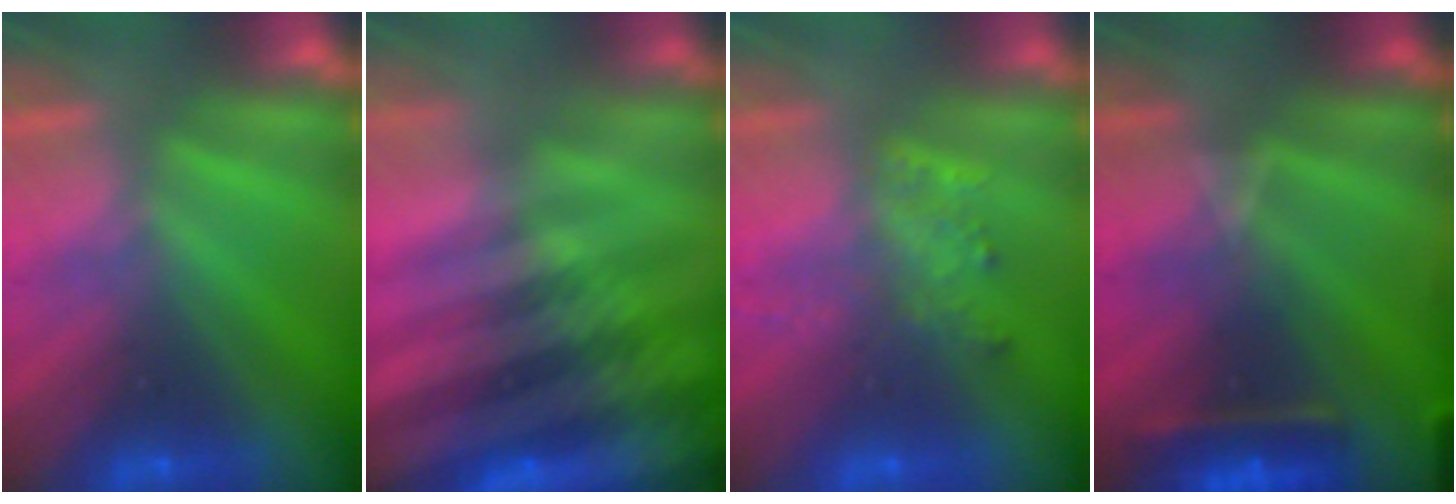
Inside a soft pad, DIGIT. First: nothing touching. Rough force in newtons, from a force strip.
{"total": 8.9}
{"total": 1.7}
{"total": 8.6}